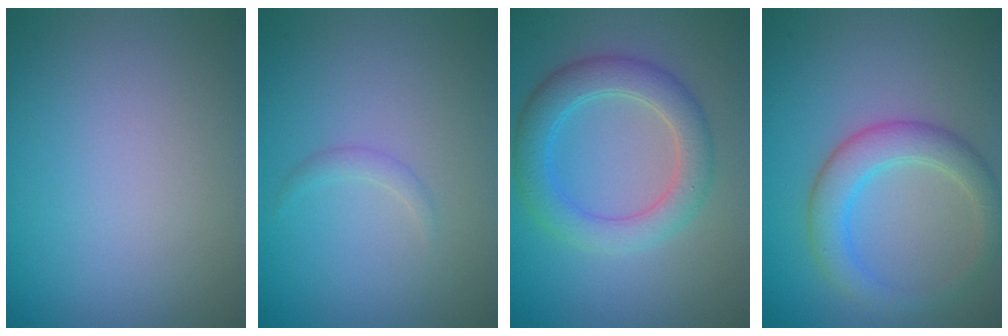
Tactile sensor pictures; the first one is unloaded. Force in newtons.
{"total": 0.8, "press": 0.8, "slide": 0.0}
{"total": 4.6, "press": 4.6, "slide": 0.2}
{"total": 3.8, "press": 3.8, "slide": 0.2}